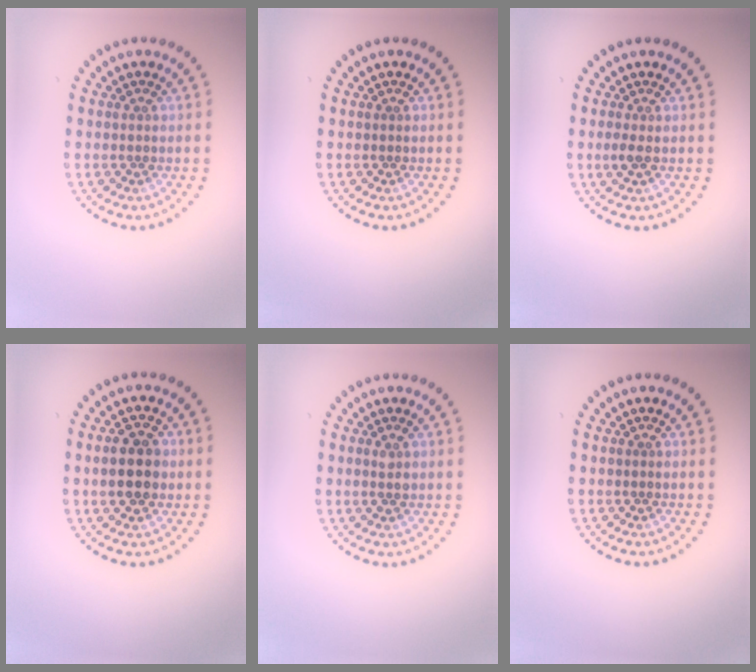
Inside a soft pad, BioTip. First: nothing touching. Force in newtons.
{"total": 0.0}
{"total": 1.0, "press": 1.0, "slide": 0.2}
{"total": 4.6, "press": 4.6, "slide": 0.2}
{"total": 1.0, "press": 1.0, "slide": 0.1}
{"total": 0.0}